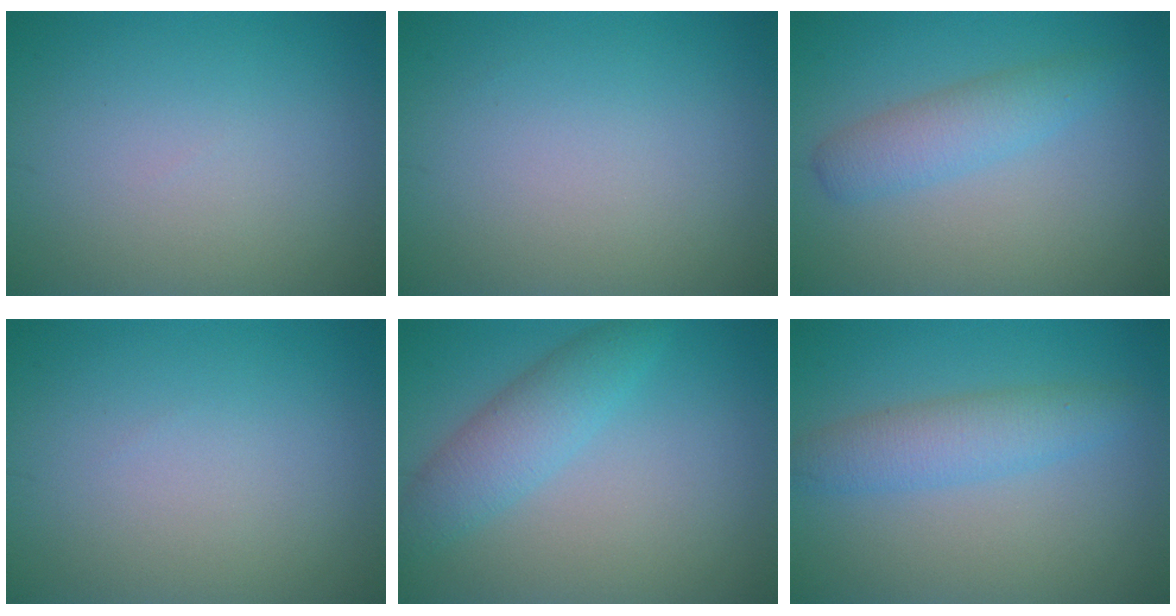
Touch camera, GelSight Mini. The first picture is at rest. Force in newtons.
{"total": 0.0}
{"total": 3.0, "press": 3.0, "slide": 0.1}
{"total": 0.0}
{"total": 3.8, "press": 3.8, "slide": 0.1}
{"total": 3.5, "press": 3.5, "slide": 0.1}